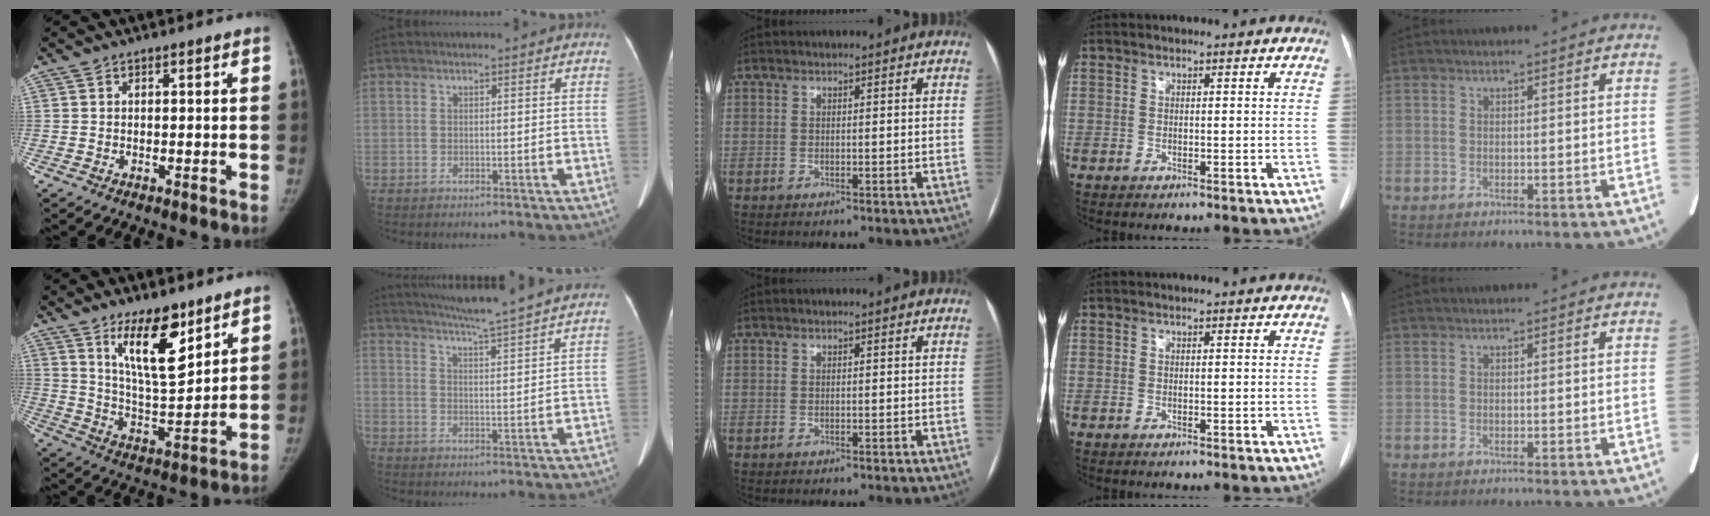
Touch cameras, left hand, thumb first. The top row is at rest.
{"thumb": {"total": 13.1, "force": [8.1, 4.5, 9.4], "torque": [-0.130, -0.065, 0.147]}, "index": {"total": 15.6, "force": [13.9, -1.4, 6.9], "torque": [-0.119, -0.012, 0.184]}}